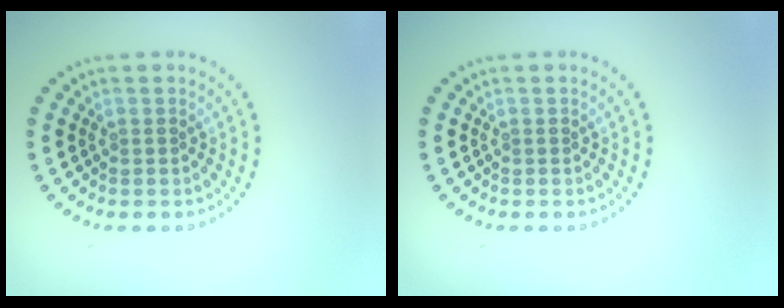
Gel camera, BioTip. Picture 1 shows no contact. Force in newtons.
{"total": 0.0}